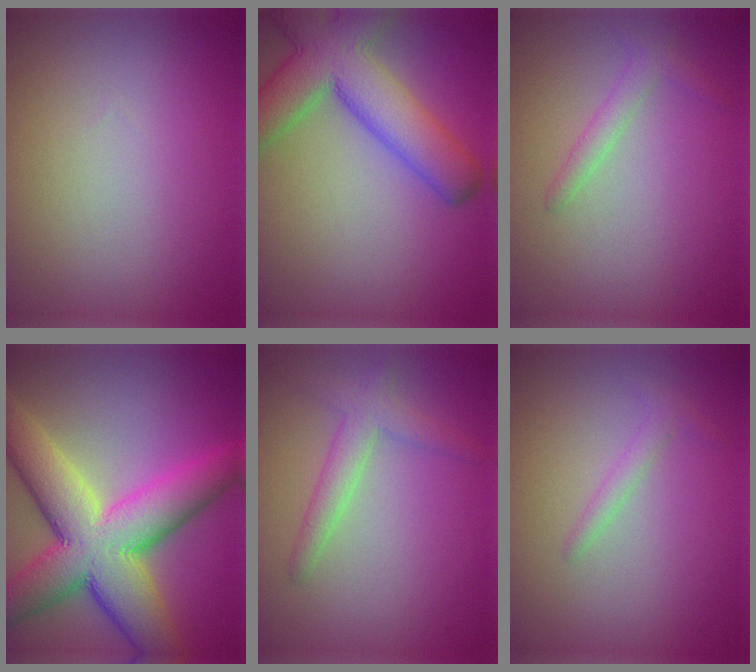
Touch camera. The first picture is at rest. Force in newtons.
{"total": 8.7, "press": 8.6, "slide": 0.5}
{"total": 1.5, "press": 1.5, "slide": 0.1}
{"total": 12.0, "press": 12.0, "slide": 0.7}
{"total": 2.7, "press": 2.7, "slide": 0.3}
{"total": 1.2, "press": 1.2, "slide": 0.1}